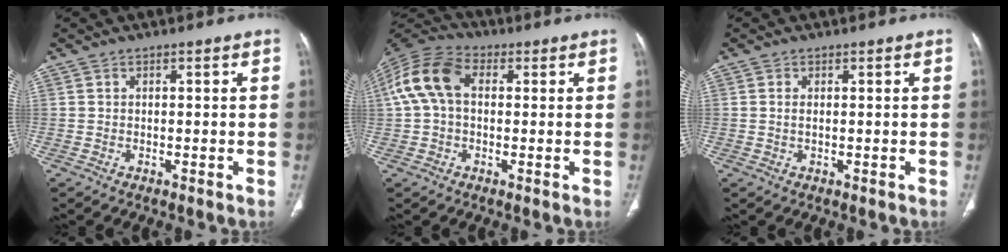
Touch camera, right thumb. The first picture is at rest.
{"total": 11.6, "force": [1.7, 7.7, 8.5], "torque": [-0.178, 0.037, 0.024]}
{"total": 1.1, "force": [0.2, 0.5, 0.9], "torque": [-0.025, 0.000, 0.005]}